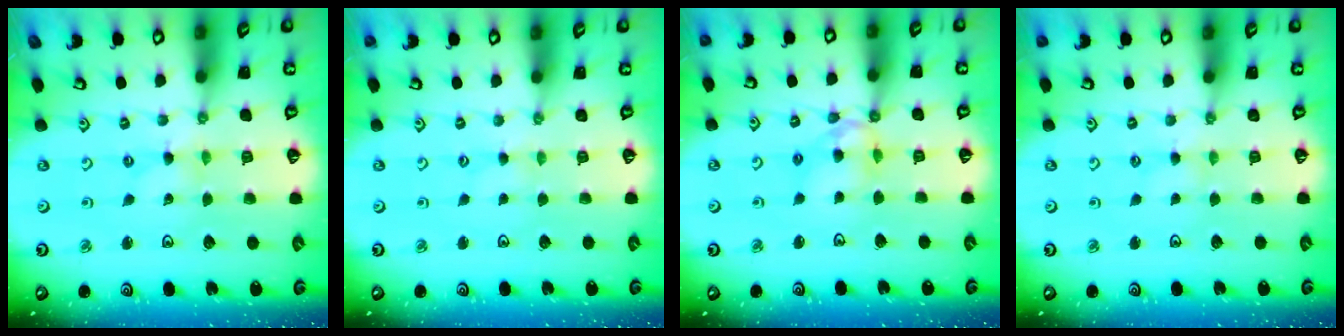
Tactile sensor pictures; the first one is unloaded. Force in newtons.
{"total": 0.0}
{"total": 10.9, "press": 10.9, "slide": 1.0}
{"total": 1.0, "press": 1.0, "slide": 0.3}